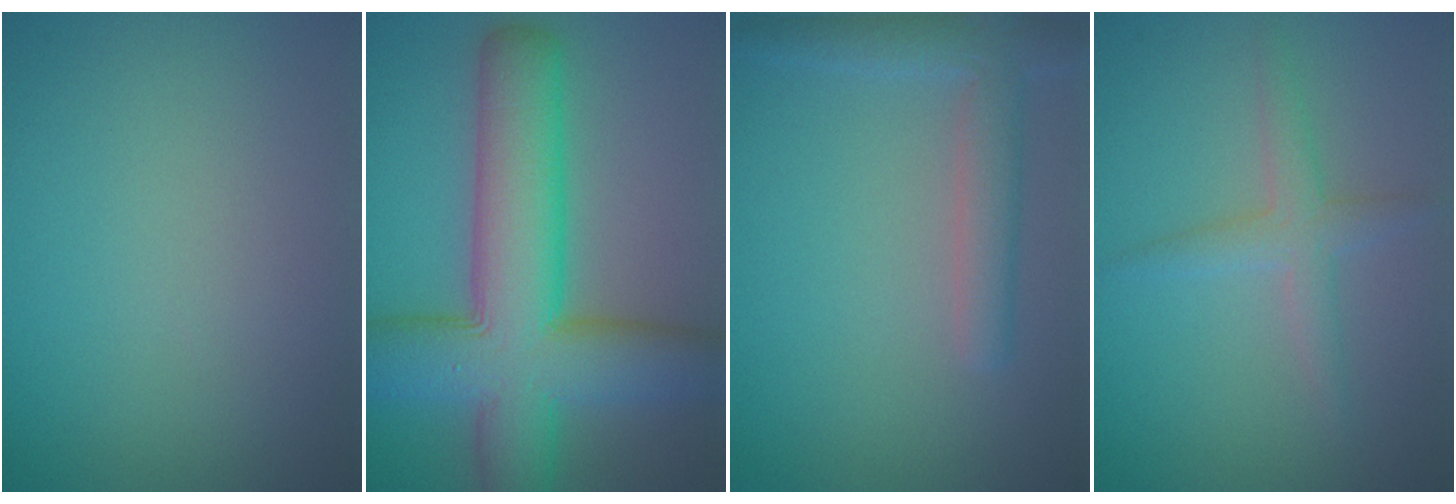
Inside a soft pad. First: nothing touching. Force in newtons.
{"total": 11.8, "press": 11.8, "slide": 0.4}
{"total": 3.5, "press": 3.5, "slide": 0.3}
{"total": 2.4, "press": 2.4, "slide": 0.0}